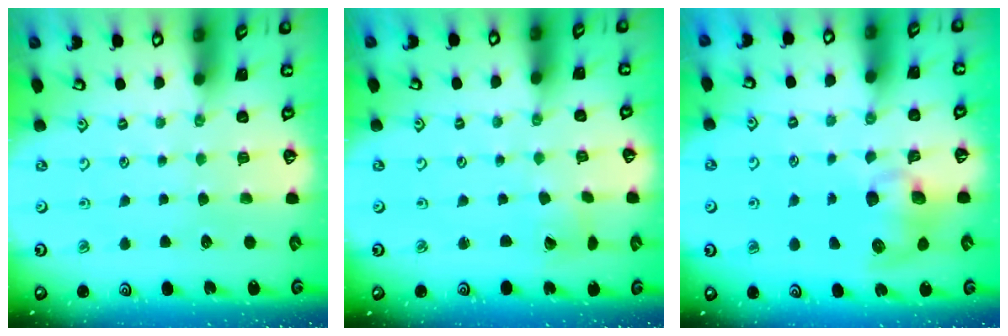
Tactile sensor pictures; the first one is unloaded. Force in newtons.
{"total": 1.8, "press": 1.8, "slide": 0.2}
{"total": 8.2, "press": 8.1, "slide": 1.3}